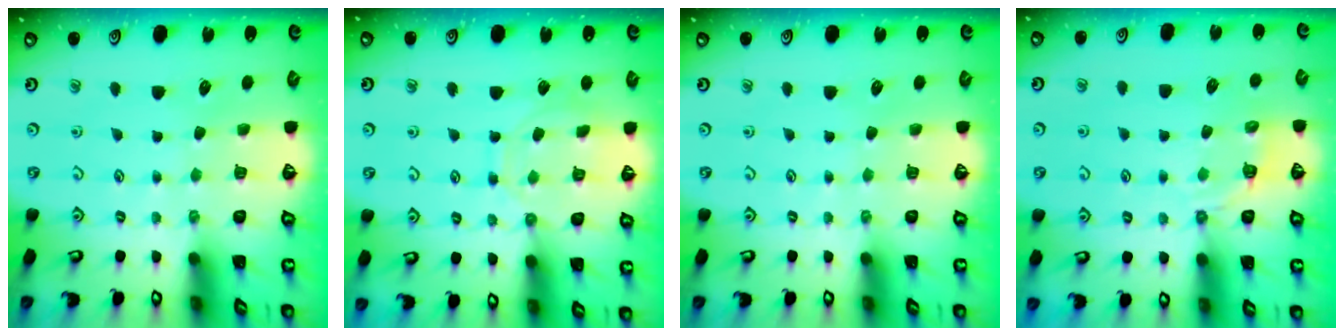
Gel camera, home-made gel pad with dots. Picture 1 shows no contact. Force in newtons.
{"total": 9.2, "press": 9.2, "slide": 0.9}
{"total": 0.0}
{"total": 4.5, "press": 4.1, "slide": 2.0}